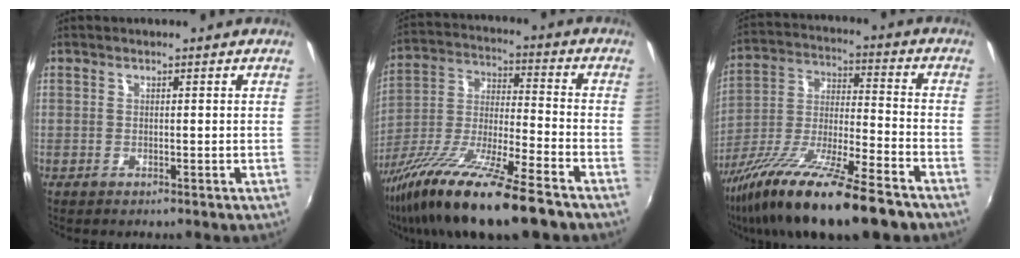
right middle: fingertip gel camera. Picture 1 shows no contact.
{"total": 20.5, "force": [-14.2, 2.7, 14.4], "torque": [-0.273, -0.039, -0.254]}
{"total": 21.8, "force": [-15.2, 3.7, 15.2], "torque": [-0.281, -0.041, -0.263]}